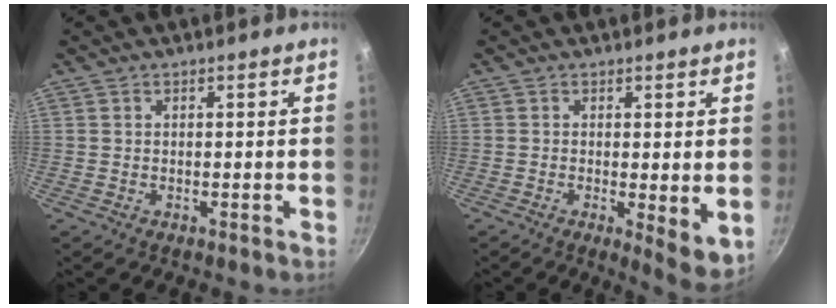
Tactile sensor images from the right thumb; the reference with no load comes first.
{"total": 6.3, "force": [-0.3, 2.0, 5.9], "torque": [-0.078, -0.020, -0.002]}